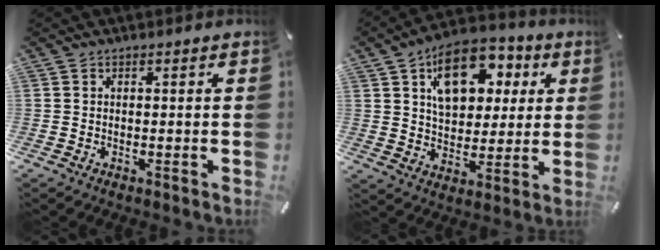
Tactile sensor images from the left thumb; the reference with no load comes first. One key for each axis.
{"total": 15.0, "fx": 6.7, "fy": 10.2, "fz": 8.7, "tx": -0.130, "ty": -0.022, "tz": 0.121}